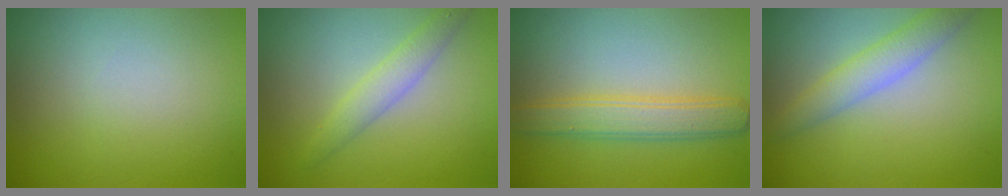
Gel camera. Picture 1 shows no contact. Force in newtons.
{"total": 2.3, "press": 2.3, "slide": 0.1}
{"total": 3.7, "press": 3.7, "slide": 0.1}
{"total": 2.4, "press": 2.4, "slide": 0.2}